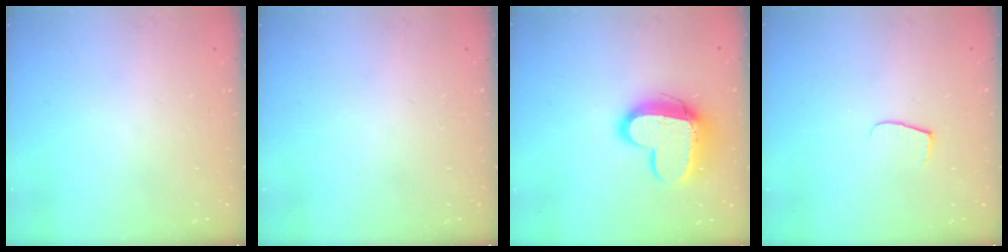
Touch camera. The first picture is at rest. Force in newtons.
{"total": 0.0}
{"total": 14.4, "press": 14.3, "slide": 1.4}
{"total": 5.3, "press": 5.2, "slide": 0.4}